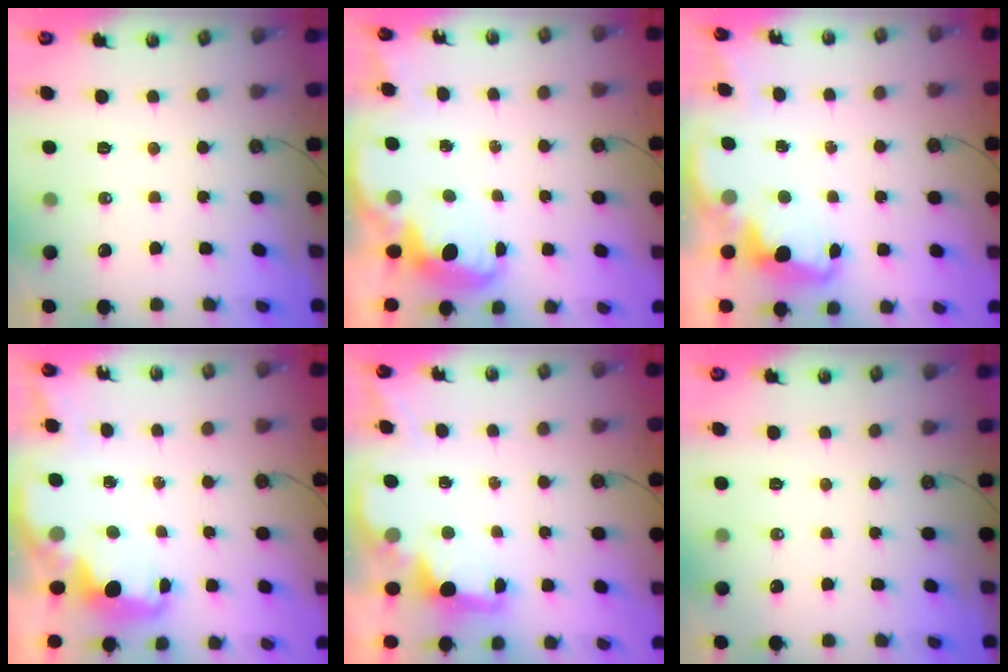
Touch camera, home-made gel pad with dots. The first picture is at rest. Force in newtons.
{"total": 2.8, "press": 2.7, "slide": 0.6}
{"total": 2.4, "press": 2.4, "slide": 0.5}
{"total": 2.7, "press": 2.7, "slide": 0.5}
{"total": 2.0, "press": 1.9, "slide": 0.8}
{"total": 0.0}